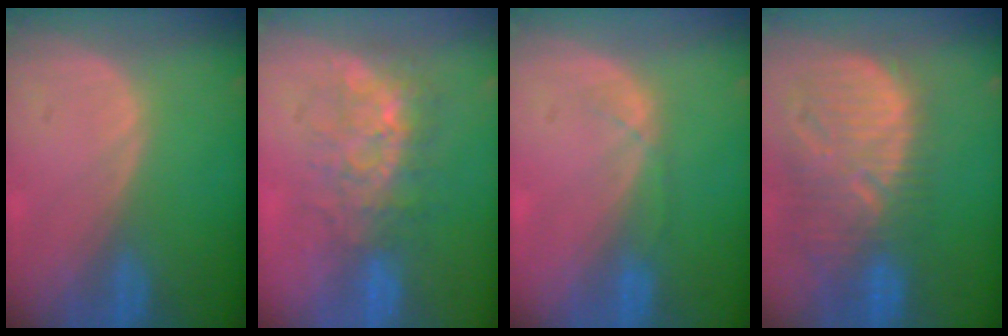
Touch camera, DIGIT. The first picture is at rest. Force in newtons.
{"total": 8.4, "press": 7.5, "slide": 3.7}
{"total": 1.4, "press": 1.3, "slide": 0.3}
{"total": 13.1, "press": 11.4, "slide": 6.5}